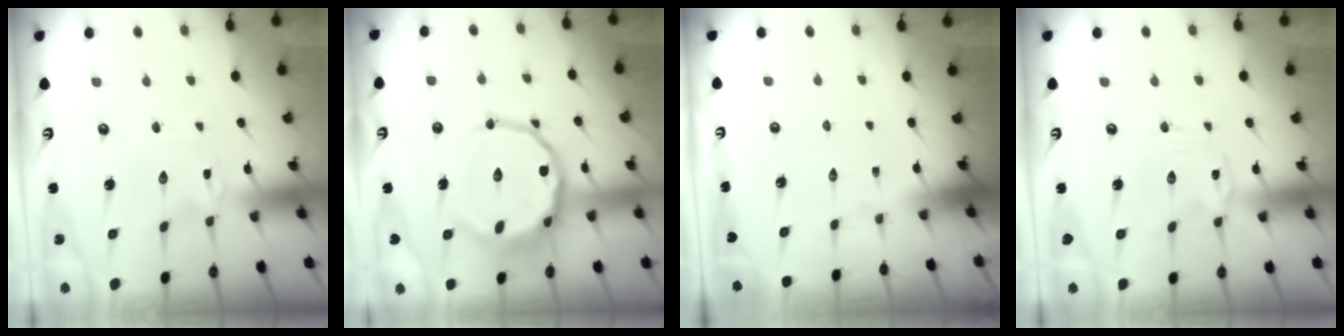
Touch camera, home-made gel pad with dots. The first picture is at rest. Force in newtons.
{"total": 16.1, "press": 15.9, "slide": 3.0}
{"total": 0.0}
{"total": 1.2, "press": 1.2, "slide": 0.1}